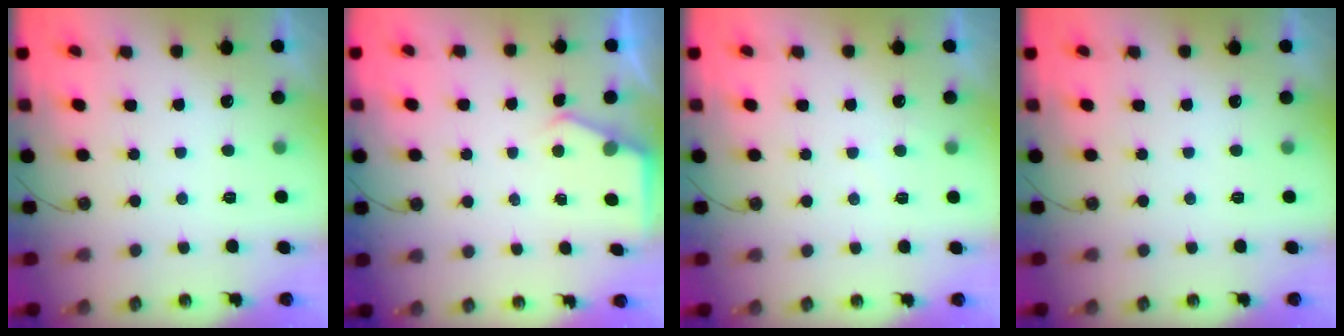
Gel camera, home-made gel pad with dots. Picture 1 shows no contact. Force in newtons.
{"total": 2.9, "press": 2.9, "slide": 0.5}
{"total": 3.1, "press": 3.1, "slide": 0.3}
{"total": 0.0}